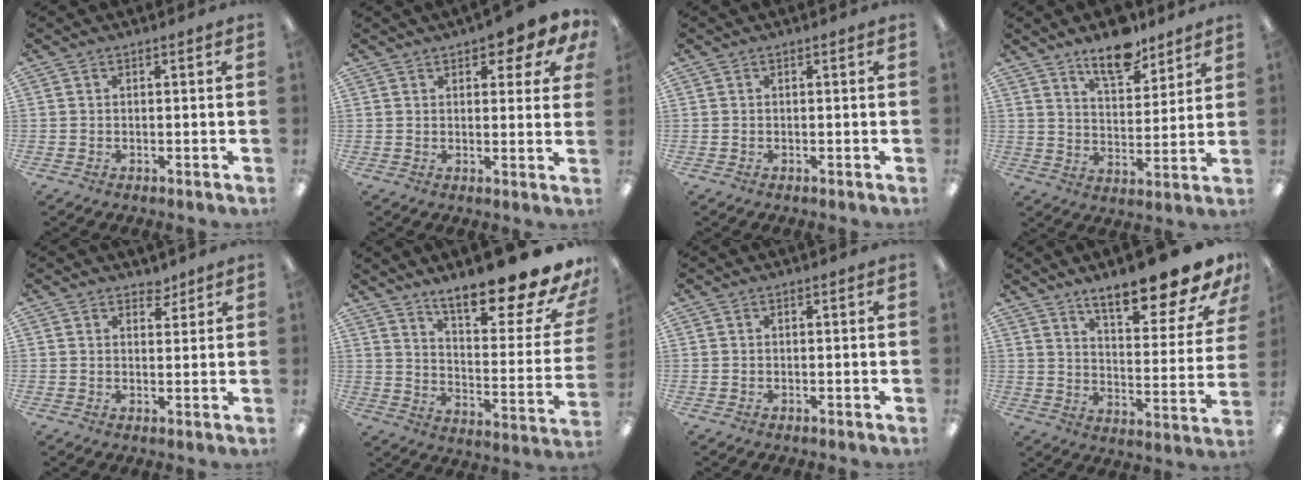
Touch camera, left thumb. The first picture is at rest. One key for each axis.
{"total": 5.8, "fx": 3.9, "fy": 2.3, "fz": 3.6, "tx": -0.047, "ty": -0.016, "tz": 0.065}
{"total": 0.0}
{"total": 11.4, "fx": 8.9, "fy": 4.4, "fz": 5.5, "tx": -0.065, "ty": -0.056, "tz": 0.153}
{"total": 3.2, "fx": 2.7, "fy": 1.5, "fz": 0.6, "tx": 0.008, "ty": -0.017, "tz": 0.046}
{"total": 20.6, "fx": 16.4, "fy": 4.9, "fz": 11.5, "tx": -0.151, "ty": -0.132, "tz": 0.267}
{"total": 0.0}
{"total": 17.5, "fx": 13.9, "fy": 4.2, "fz": 9.8, "tx": -0.138, "ty": -0.101, "tz": 0.228}